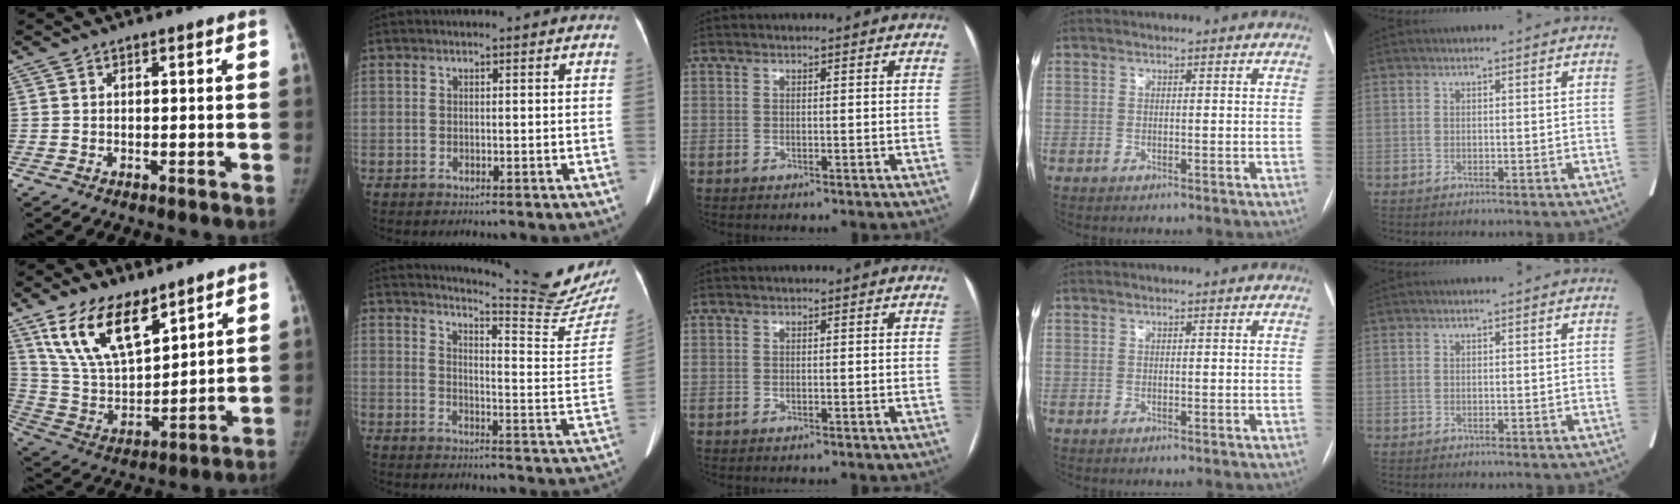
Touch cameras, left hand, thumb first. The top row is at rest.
{"thumb": {"total": 17.1, "force": [10.8, 7.9, 10.5], "torque": [-0.163, -0.051, 0.219]}, "index": {"total": 18.2, "force": [17.5, -1.6, 4.8], "torque": [-0.083, -0.130, 0.208]}}